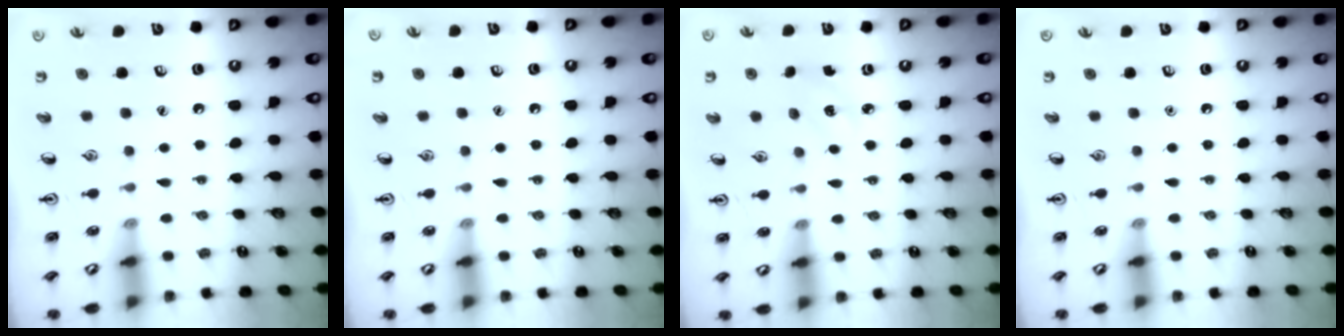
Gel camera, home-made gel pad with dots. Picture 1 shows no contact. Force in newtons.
{"total": 0.0}
{"total": 3.1, "press": 2.9, "slide": 1.2}
{"total": 0.0}